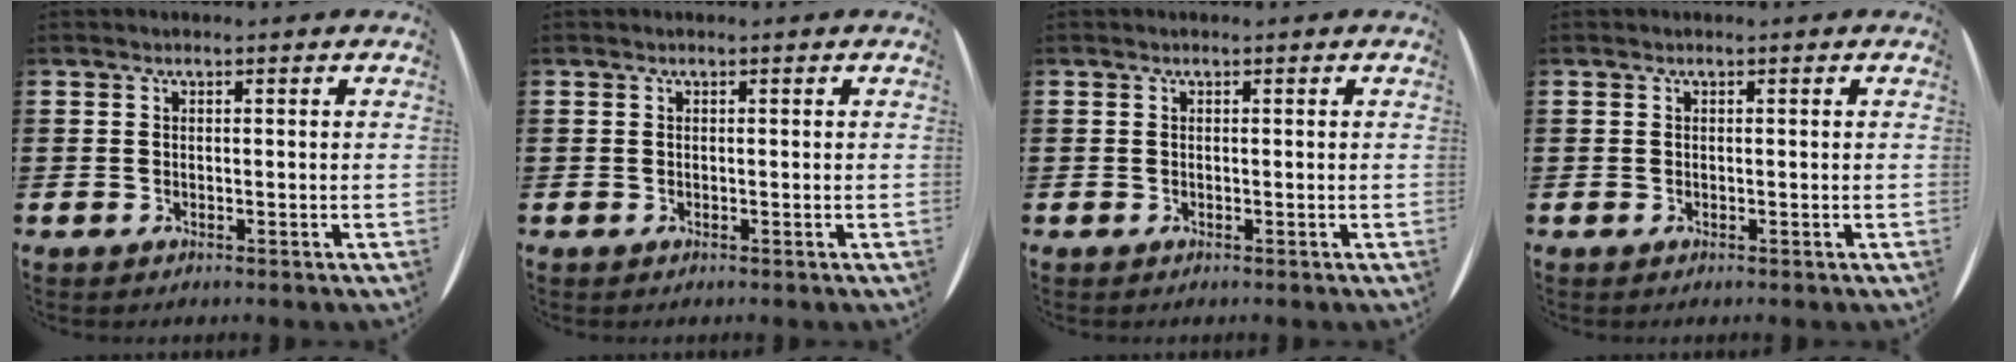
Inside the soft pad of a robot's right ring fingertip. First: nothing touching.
{"total": 0.0}
{"total": 0.0}
{"total": 0.0}